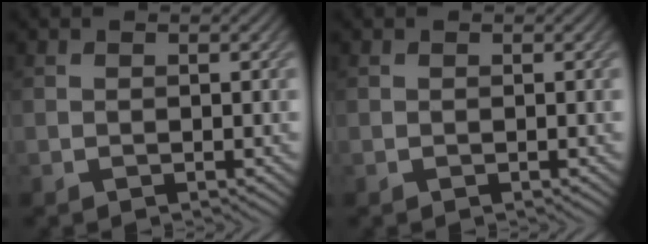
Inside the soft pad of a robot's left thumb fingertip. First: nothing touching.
{"total": 0.0}